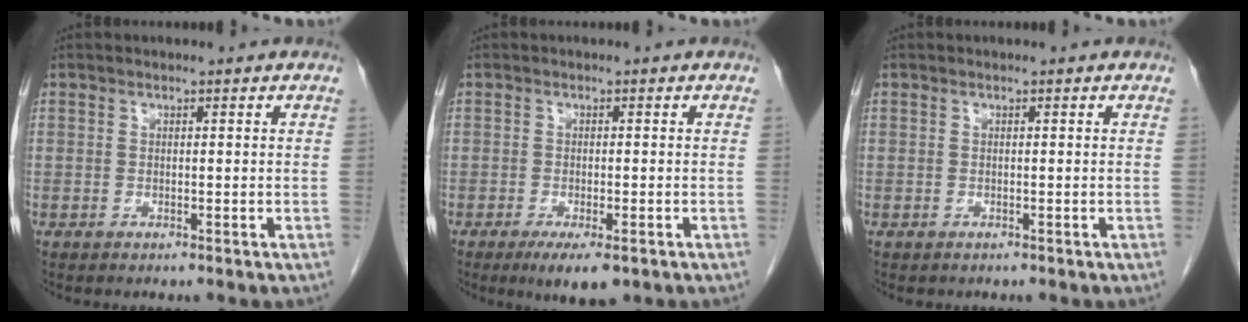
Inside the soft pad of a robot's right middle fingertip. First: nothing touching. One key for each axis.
{"total": 5.1, "fx": -3.0, "fy": 1.4, "fz": 3.9, "tx": -0.059, "ty": -0.011, "tz": -0.041}
{"total": 0.0}